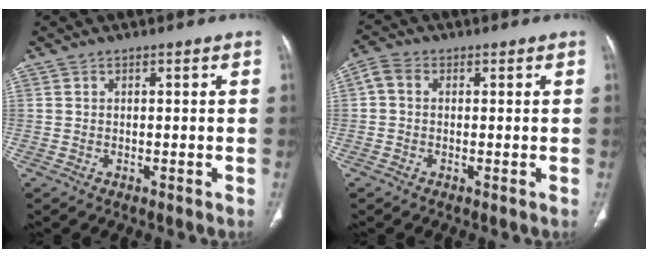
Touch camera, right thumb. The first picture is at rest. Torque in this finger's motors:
{"motor_torque": [0.30, 0.16, 0.32, -0.44, 0.06]}